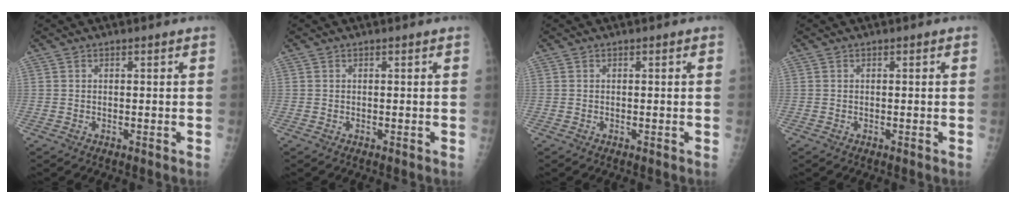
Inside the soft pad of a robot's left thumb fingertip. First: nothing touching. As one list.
[{"total": 0.0}, {"total": 0.0}, {"total": 0.0}]